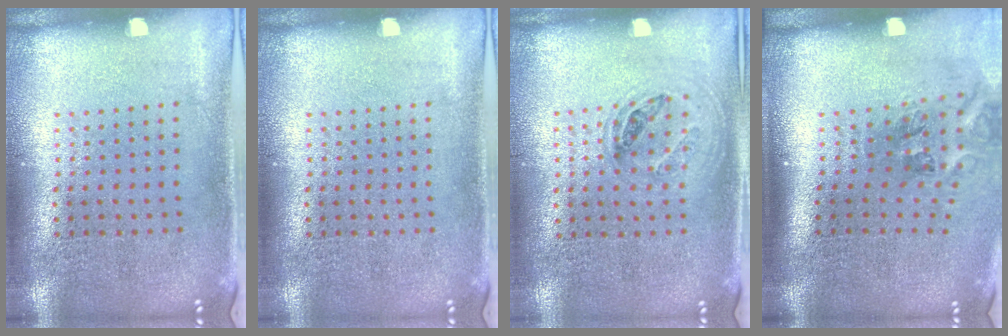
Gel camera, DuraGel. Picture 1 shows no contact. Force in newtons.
{"total": 0.0}
{"total": 1.1, "press": 1.0, "slide": 0.5}
{"total": 1.7, "press": 1.1, "slide": 1.2}